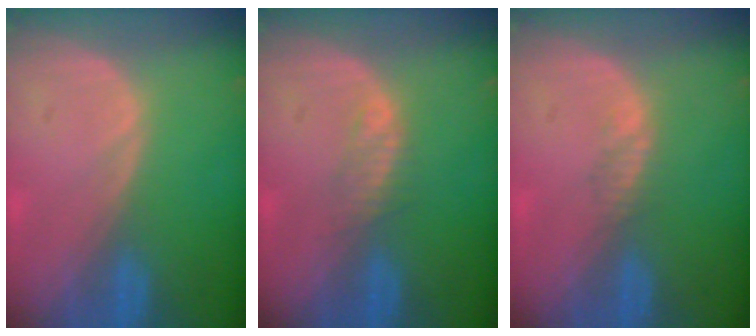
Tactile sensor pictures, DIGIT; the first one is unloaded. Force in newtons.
{"total": 1.8, "press": 1.8, "slide": 0.1}
{"total": 1.1, "press": 0.9, "slide": 0.7}